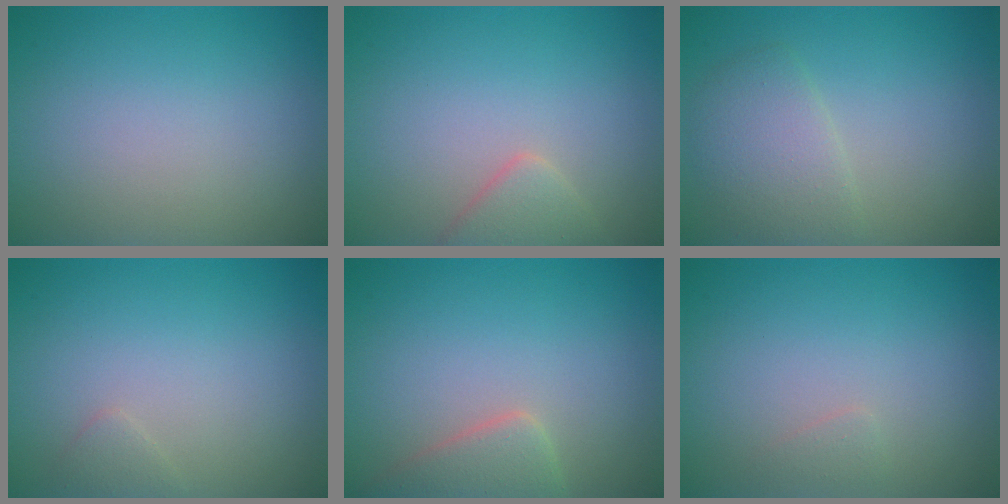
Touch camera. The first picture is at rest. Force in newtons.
{"total": 2.0, "press": 2.0, "slide": 0.1}
{"total": 3.2, "press": 3.2, "slide": 0.2}
{"total": 0.8, "press": 0.8, "slide": 0.1}
{"total": 2.9, "press": 2.9, "slide": 0.3}
{"total": 0.6, "press": 0.6, "slide": 0.1}